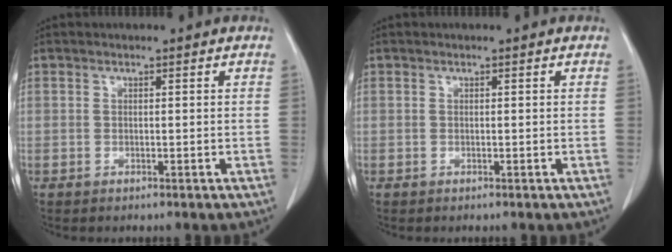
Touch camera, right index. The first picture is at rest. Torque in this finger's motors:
{"motor_torque": [-0.01, 0.01, 0.00, 0.00]}